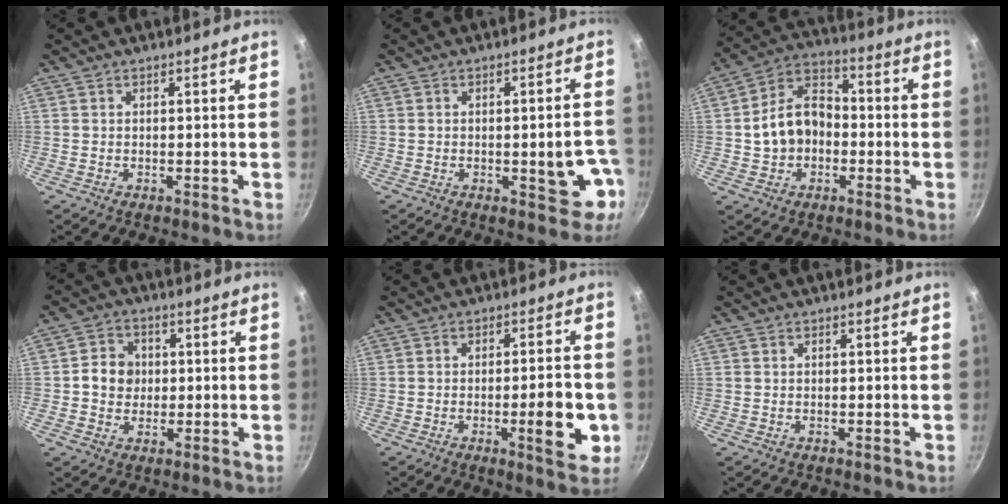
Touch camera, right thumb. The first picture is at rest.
{"total": 7.7, "force": [-2.2, 3.5, 6.6], "torque": [-0.046, 0.024, -0.024]}
{"total": 12.0, "force": [-1.5, 9.1, 7.7], "torque": [-0.106, 0.039, -0.036]}
{"total": 6.1, "force": [0.3, 5.4, 2.8], "torque": [-0.019, 0.007, -0.006]}
{"total": 9.4, "force": [-2.4, 2.8, 8.7], "torque": [-0.104, 0.008, -0.032]}
{"total": 0.0}